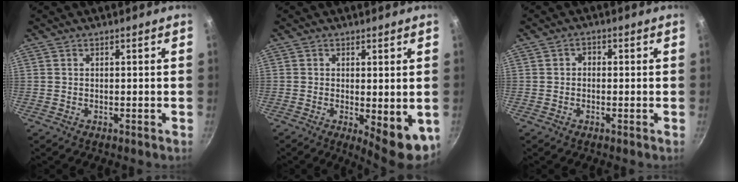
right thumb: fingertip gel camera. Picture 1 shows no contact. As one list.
[{"total": 8.3, "force": [-1.2, 3.0, 7.6], "torque": [-0.086, -0.008, -0.007]}, {"total": 1.5, "force": [-0.3, 1.3, 0.8], "torque": [-0.013, 0.006, -0.007]}]